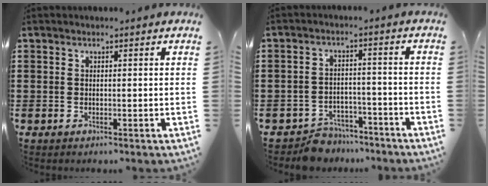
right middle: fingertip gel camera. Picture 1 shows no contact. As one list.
[{"total": 5.1, "force": [-4.9, 1.4, 0.0], "torque": [-0.009, 0.009, -0.104]}]